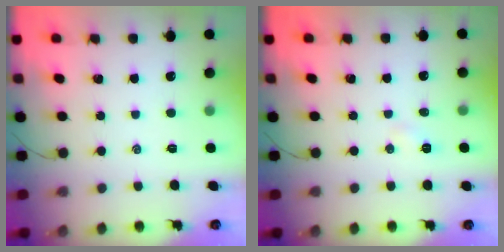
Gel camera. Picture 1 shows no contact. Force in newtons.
{"total": 2.4, "press": 2.3, "slide": 0.8}